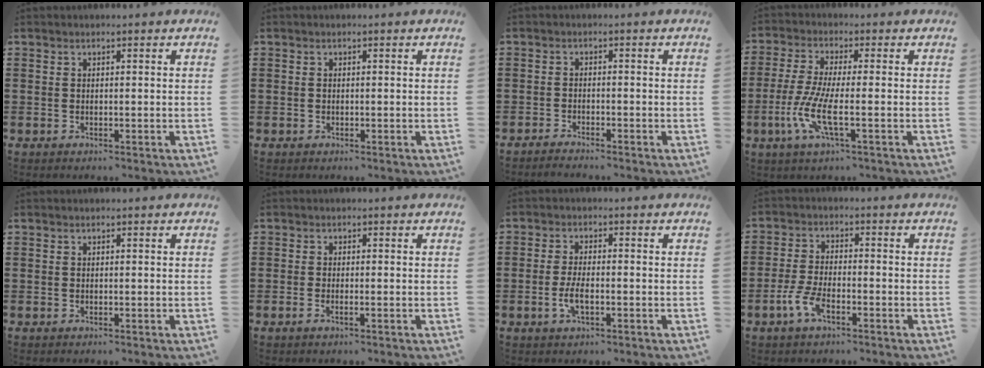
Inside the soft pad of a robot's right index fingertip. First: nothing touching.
{"total": 0.0}
{"total": 1.5, "force": [-1.5, -0.1, 0.1], "torque": [-0.006, 0.000, -0.030]}
{"total": 7.5, "force": [-2.3, 1.2, 7.0], "torque": [-0.170, -0.021, -0.054]}
{"total": 0.0}
{"total": 1.0, "force": [-0.4, 0.2, 0.9], "torque": [-0.017, -0.003, -0.008]}
{"total": 3.4, "force": [-1.1, 1.1, 3.1], "torque": [-0.067, -0.003, -0.022]}
{"total": 4.8, "force": [-2.7, 1.6, 3.6], "torque": [-0.094, -0.005, -0.057]}